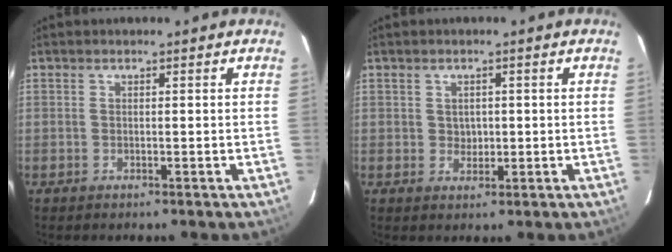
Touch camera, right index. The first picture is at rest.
{"total": 2.0, "force": [0.1, 1.8, 0.6], "torque": [-0.007, 0.004, 0.004]}